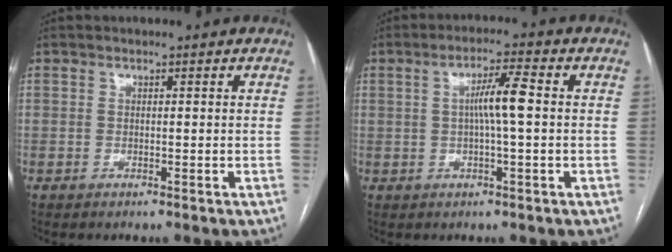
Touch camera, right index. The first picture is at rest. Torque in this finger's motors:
{"motor_torque": [0.45, -0.02, 0.26, 0.10]}